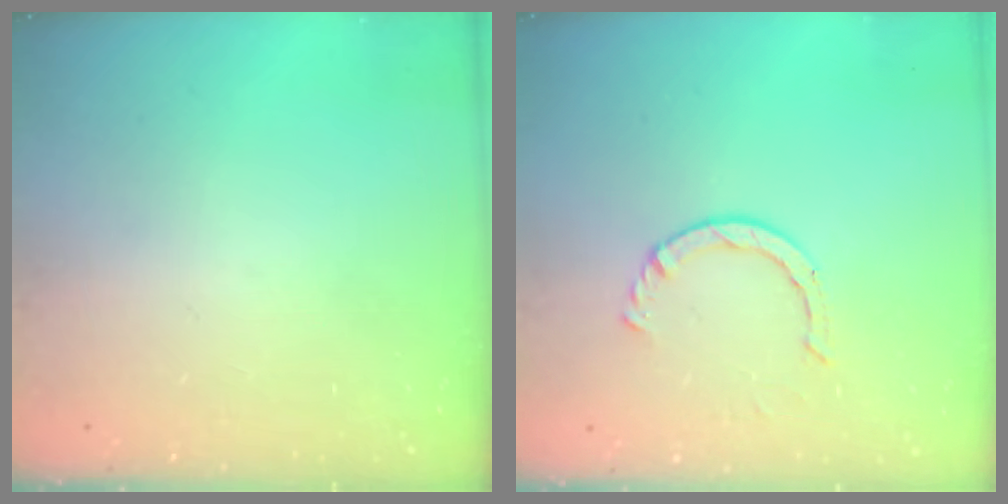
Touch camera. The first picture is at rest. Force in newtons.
{"total": 2.9, "press": 2.9, "slide": 0.4}